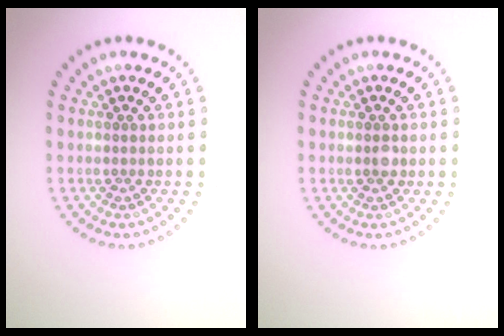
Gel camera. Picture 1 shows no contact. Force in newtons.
{"total": 1.0, "press": 1.0, "slide": 0.1}